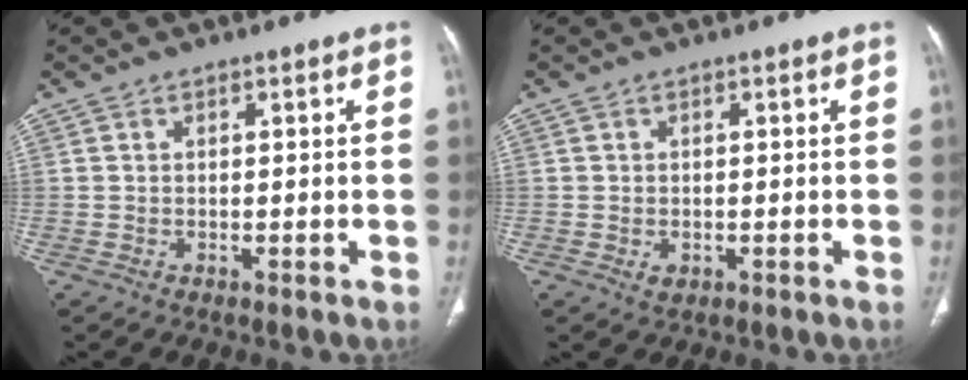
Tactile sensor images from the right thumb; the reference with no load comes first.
{"total": 1.6, "force": [-0.4, 1.3, 1.0], "torque": [-0.011, 0.000, -0.001]}